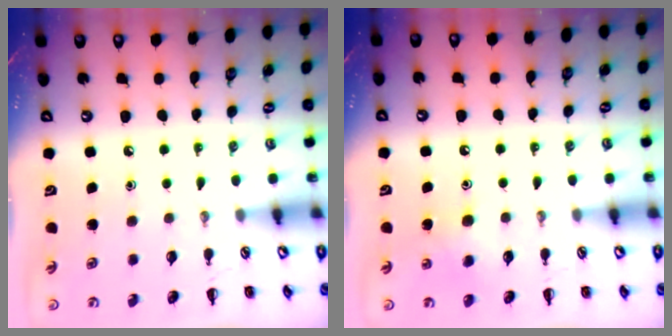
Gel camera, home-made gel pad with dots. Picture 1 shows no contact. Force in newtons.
{"total": 7.6, "press": 7.4, "slide": 1.7}